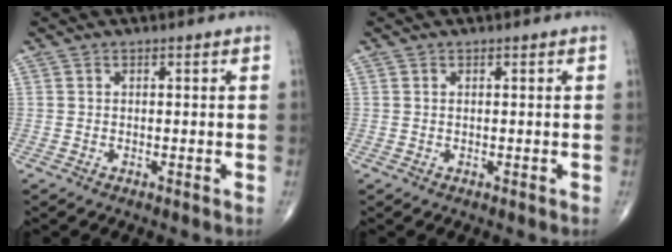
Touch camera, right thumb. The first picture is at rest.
{"total": 0.0}